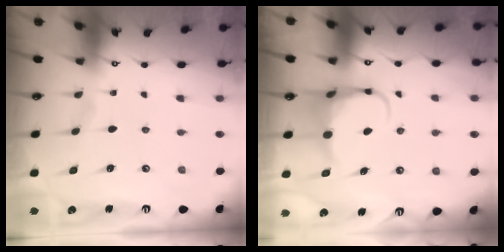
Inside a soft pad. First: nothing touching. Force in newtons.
{"total": 6.1, "press": 6.0, "slide": 0.9}